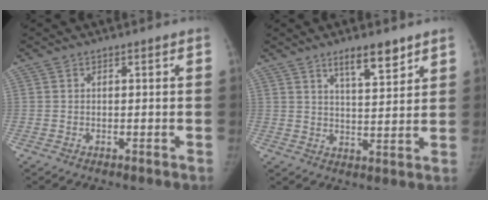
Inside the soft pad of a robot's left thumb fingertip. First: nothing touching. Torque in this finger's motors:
{"motor_torque": [0.53, -0.49, 0.78, -0.55, 0.12]}